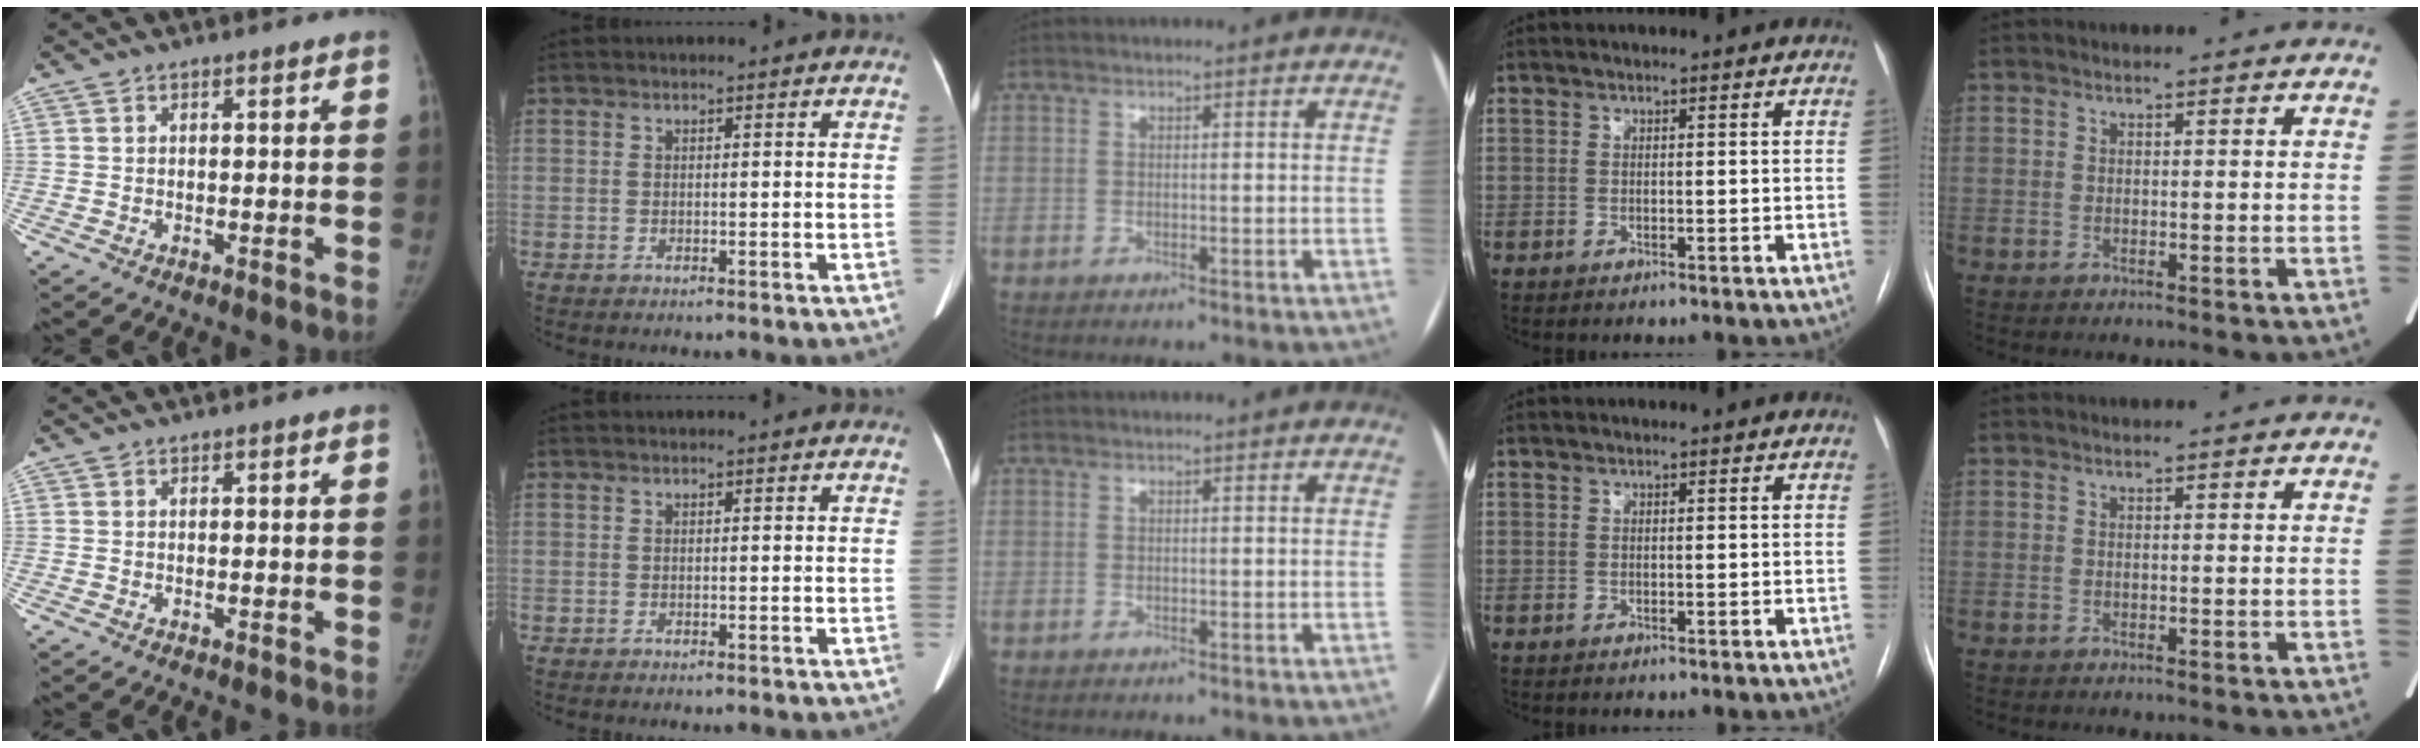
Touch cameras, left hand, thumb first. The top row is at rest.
{}